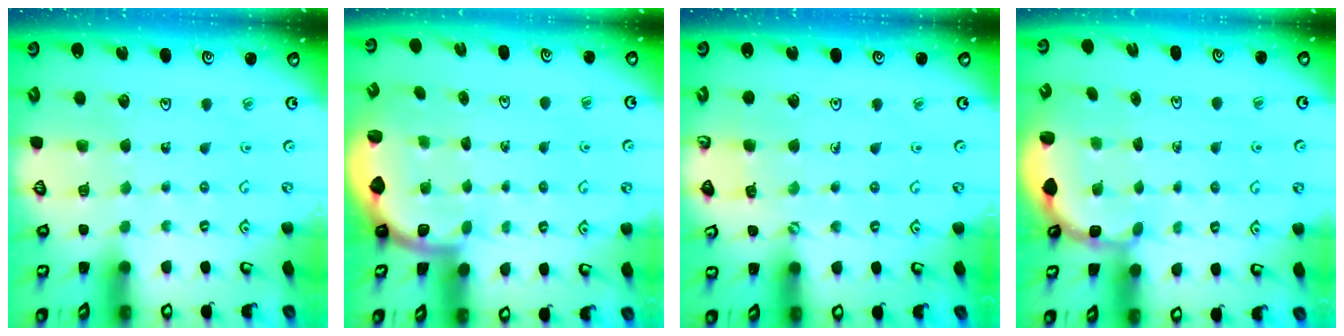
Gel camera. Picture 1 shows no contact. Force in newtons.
{"total": 2.0, "press": 1.9, "slide": 0.5}
{"total": 2.3, "press": 2.2, "slide": 0.3}
{"total": 2.7, "press": 2.4, "slide": 1.4}